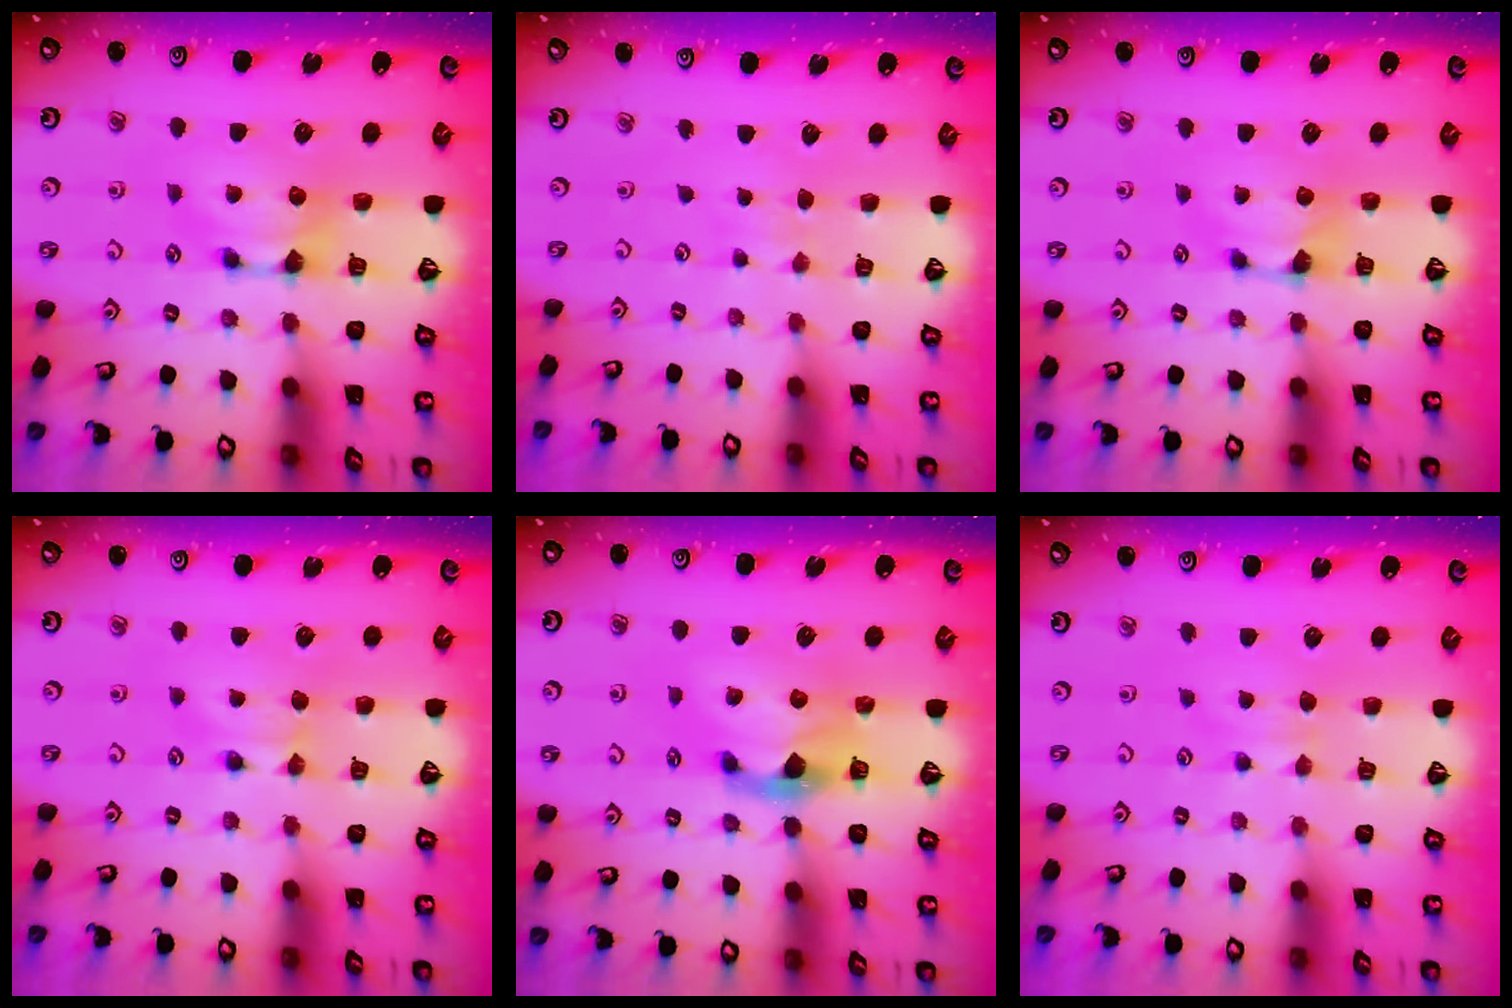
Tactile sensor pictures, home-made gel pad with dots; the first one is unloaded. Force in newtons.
{"total": 3.9, "press": 3.9, "slide": 0.1}
{"total": 1.1, "press": 0.4, "slide": 1.0}
{"total": 0.0}
{"total": 2.3, "press": 1.9, "slide": 1.3}
{"total": 2.1, "press": 2.0, "slide": 0.4}